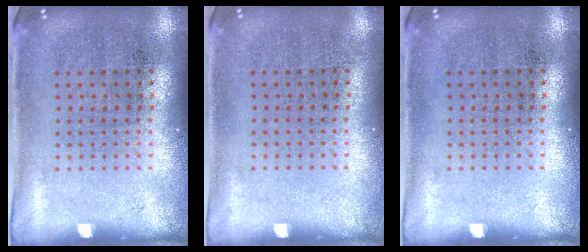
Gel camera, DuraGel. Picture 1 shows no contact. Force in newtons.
{"total": 0.0}
{"total": 0.0}